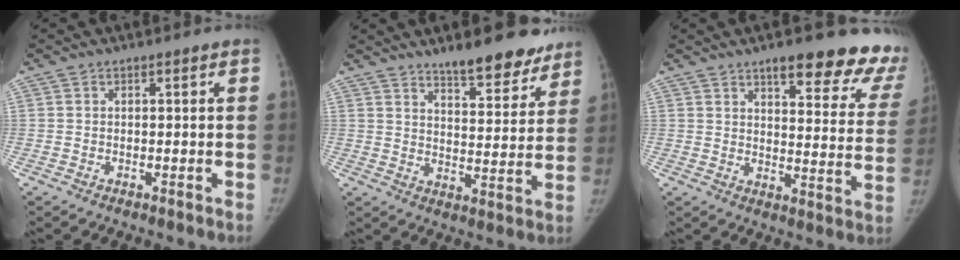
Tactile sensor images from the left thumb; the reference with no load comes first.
{"total": 13.0, "force": [10.1, 4.2, 7.0], "torque": [-0.052, -0.064, 0.148]}
{"total": 20.9, "force": [15.9, 6.0, 12.2], "torque": [-0.107, -0.078, 0.182]}